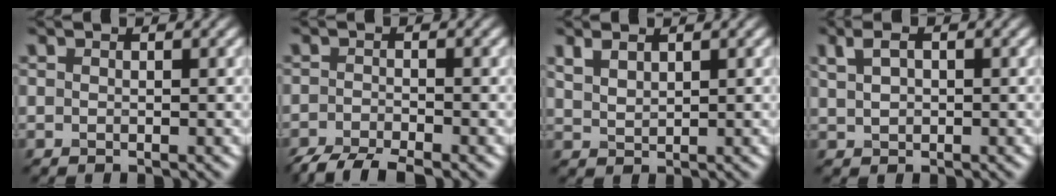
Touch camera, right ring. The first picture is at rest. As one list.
[{"total": 4.6, "force": [-3.8, 0.9, 2.4], "torque": [-0.040, -0.009, -0.075]}, {"total": 2.0, "force": [1.4, 0.9, 1.1], "torque": [-0.025, -0.001, 0.034]}, {"total": 2.4, "force": [1.0, 1.4, 1.6], "torque": [-0.035, 0.003, 0.022]}]